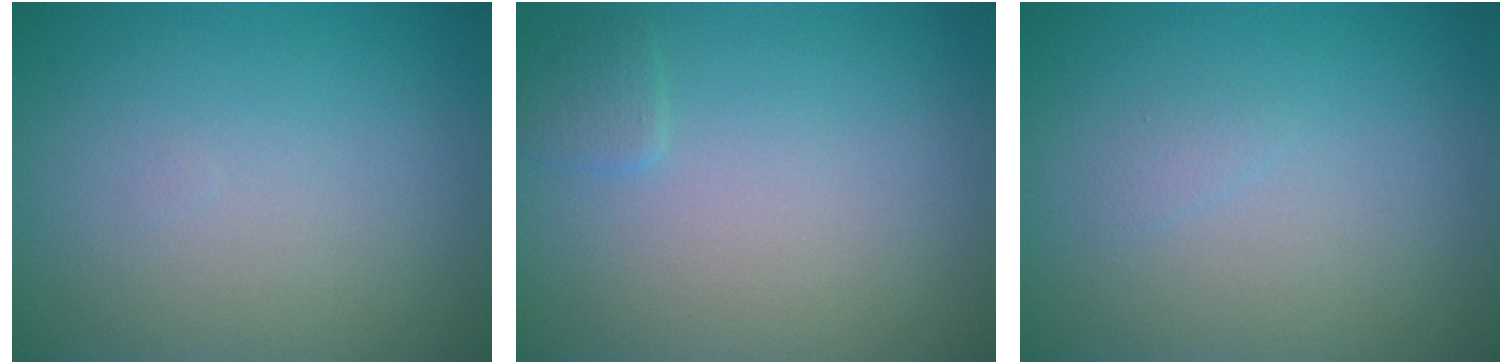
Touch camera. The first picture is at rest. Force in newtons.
{"total": 0.9, "press": 0.9, "slide": 0.1}
{"total": 0.5, "press": 0.5, "slide": 0.0}